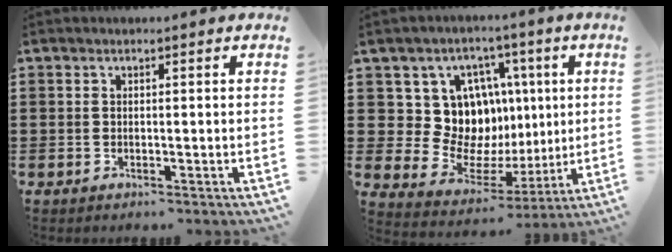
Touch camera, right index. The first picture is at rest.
{"total": 12.2, "force": [3.4, 10.6, 4.9], "torque": [-0.099, -0.033, 0.075]}